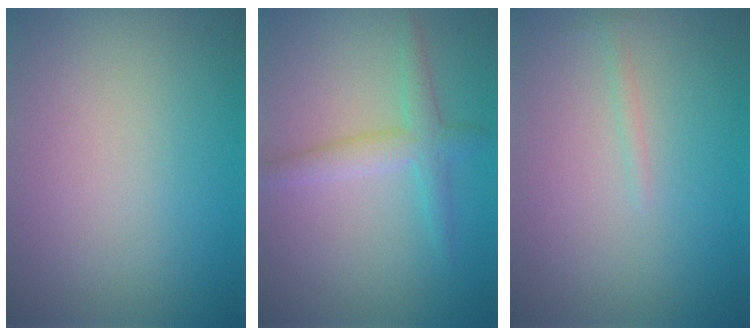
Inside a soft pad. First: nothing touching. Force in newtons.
{"total": 2.7, "press": 2.7, "slide": 0.2}
{"total": 0.6, "press": 0.6, "slide": 0.1}